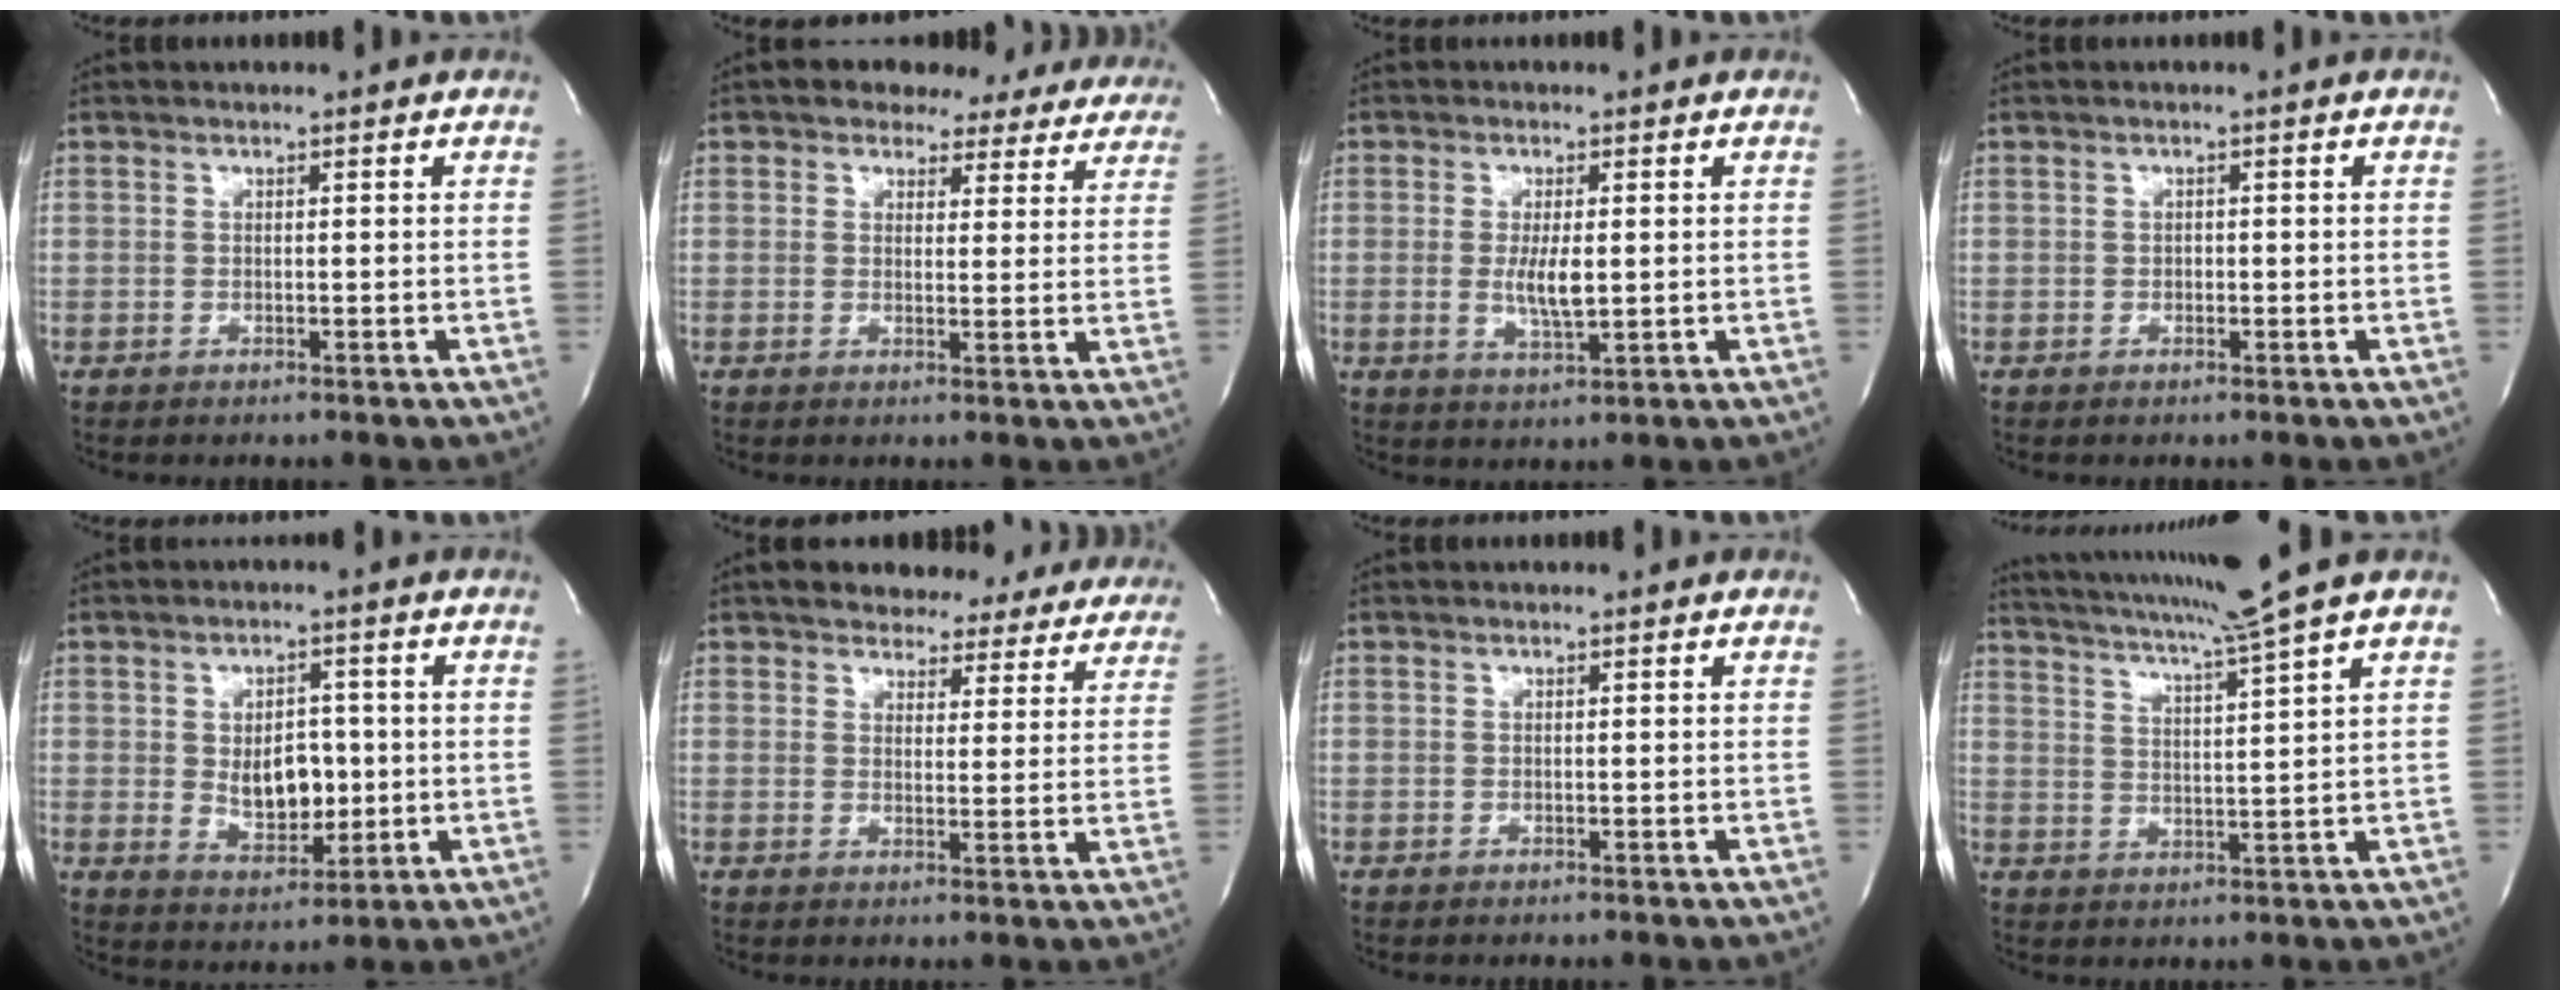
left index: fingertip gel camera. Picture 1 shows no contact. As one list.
[{"total": 12.4, "force": [10.7, 5.8, 2.8], "torque": [-0.007, 0.005, 0.102]}, {"total": 4.4, "force": [-0.2, 1.0, 4.3], "torque": [-0.088, -0.014, -0.002]}, {"total": 0.6, "force": [-0.4, 0.4, 0.2], "torque": [-0.003, -0.002, -0.009]}, {"total": 7.0, "force": [-0.3, 4.2, 5.6], "torque": [-0.091, -0.006, 0.007]}, {"total": 14.1, "force": [12.6, 5.5, 3.1], "torque": [-0.014, -0.009, 0.131]}, {"total": 0.0}, {"total": 11.5, "force": [9.2, -2.7, 6.3], "torque": [-0.115, -0.019, 0.140]}]